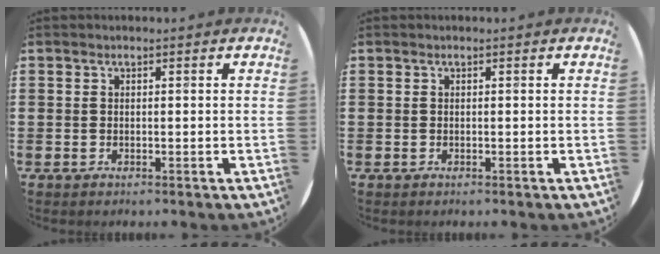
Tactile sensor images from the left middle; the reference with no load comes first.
{"total": 0.0}